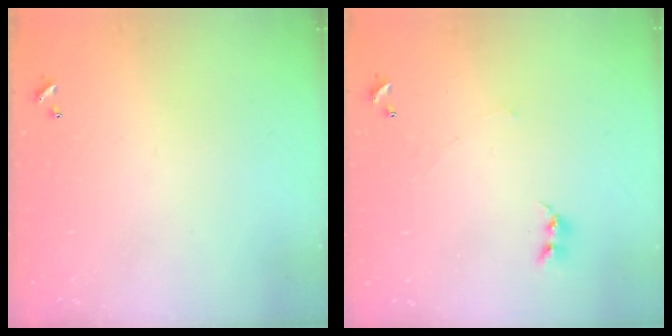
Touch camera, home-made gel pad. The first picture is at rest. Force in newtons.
{"total": 1.2, "press": 1.1, "slide": 0.4}